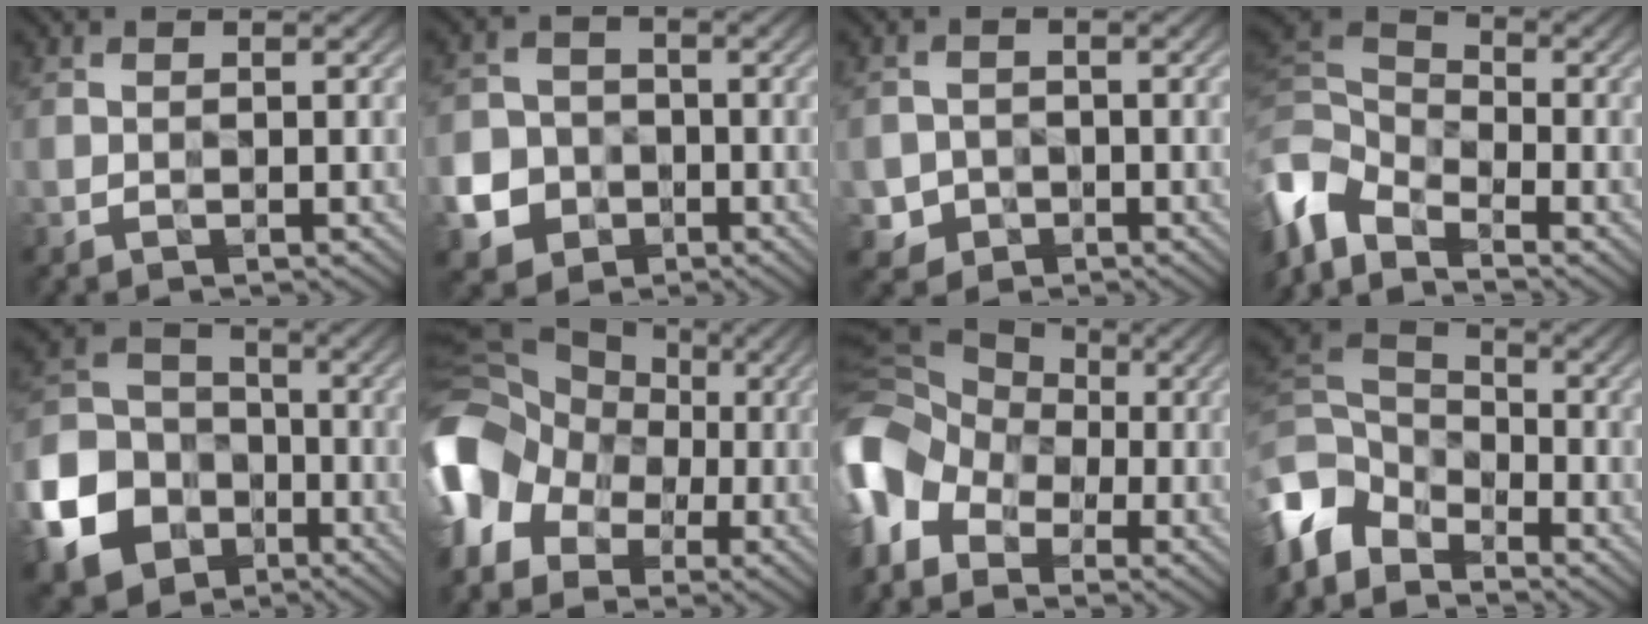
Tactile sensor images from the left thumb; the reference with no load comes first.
{"total": 6.7, "force": [-2.6, 5.9, 2.0], "torque": [-0.060, -0.020, -0.067]}
{"total": 2.5, "force": [-1.1, 2.3, 0.2], "torque": [-0.001, -0.004, -0.019]}
{"total": 7.0, "force": [-4.8, 3.2, 4.0], "torque": [-0.092, -0.009, -0.110]}
{"total": 14.2, "force": [-5.8, 11.3, 6.4], "torque": [-0.220, -0.038, -0.116]}
{"total": 11.9, "force": [-2.8, 10.2, 5.5], "torque": [-0.169, -0.011, -0.071]}
{"total": 10.0, "force": [-3.7, 7.7, 5.1], "torque": [-0.154, -0.015, -0.085]}
{"total": 6.7, "force": [-4.1, 4.1, 3.4], "torque": [-0.086, 0.001, -0.104]}